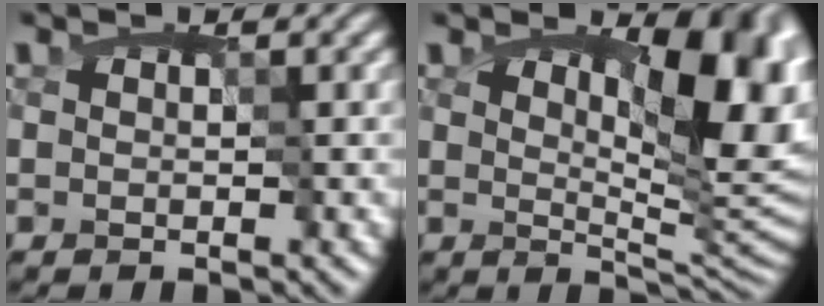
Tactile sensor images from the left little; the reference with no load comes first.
{"total": 10.5, "force": [3.7, 5.1, 8.5], "torque": [-0.109, -0.005, 0.065]}